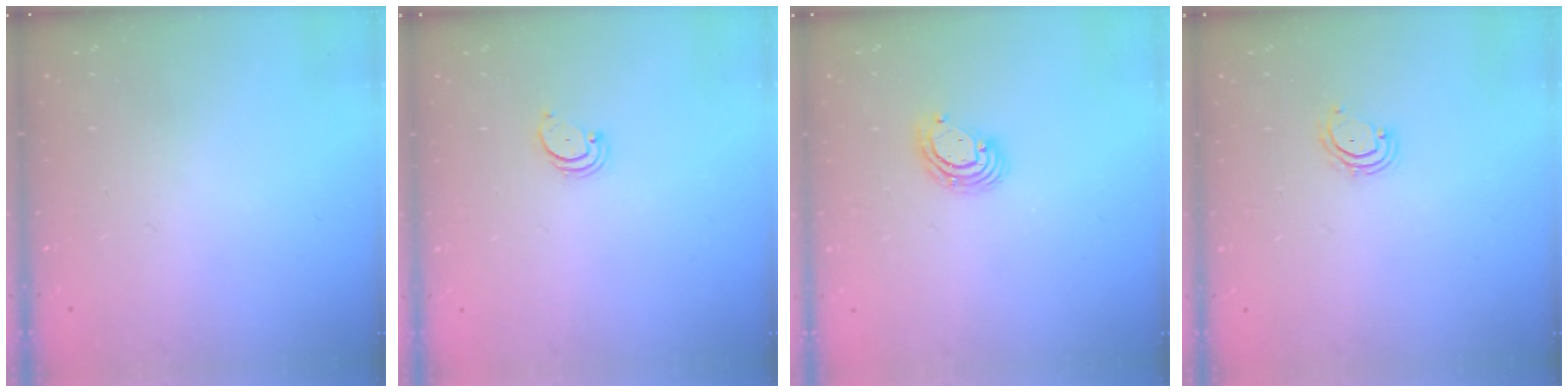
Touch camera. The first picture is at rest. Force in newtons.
{"total": 2.2, "press": 2.2, "slide": 0.2}
{"total": 5.2, "press": 5.2, "slide": 0.3}
{"total": 4.1, "press": 4.1, "slide": 0.3}